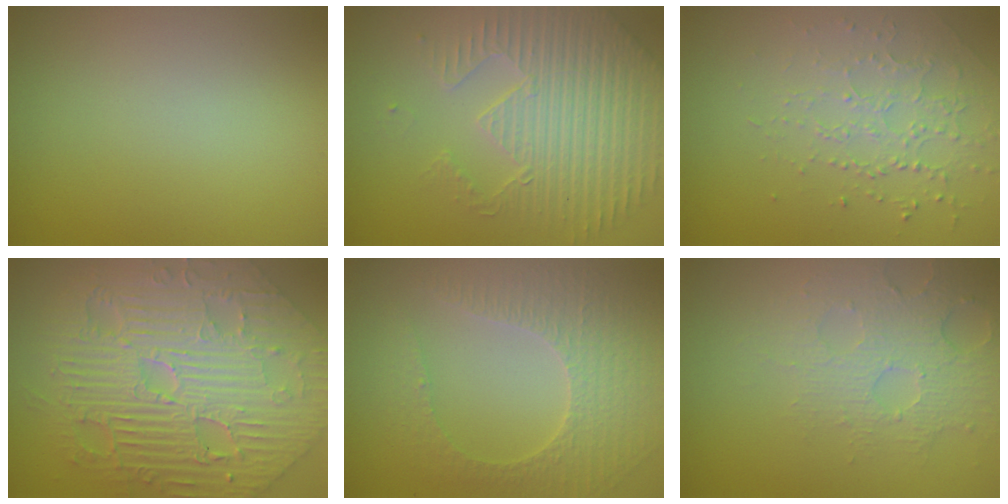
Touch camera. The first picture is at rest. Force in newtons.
{"total": 4.8, "press": 4.4, "slide": 1.9}
{"total": 1.7, "press": 1.5, "slide": 0.8}
{"total": 11.6, "press": 7.8, "slide": 8.7}
{"total": 4.5, "press": 3.3, "slide": 3.1}
{"total": 3.7, "press": 3.4, "slide": 1.5}